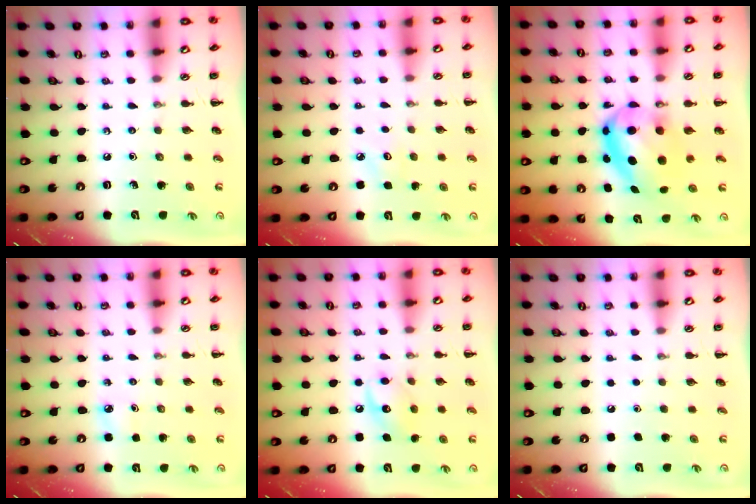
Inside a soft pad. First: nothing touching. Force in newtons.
{"total": 2.4, "press": 2.3, "slide": 0.6}
{"total": 10.0, "press": 9.8, "slide": 2.2}
{"total": 3.6, "press": 3.4, "slide": 1.3}
{"total": 9.1, "press": 9.0, "slide": 0.8}
{"total": 1.8, "press": 1.8, "slide": 0.1}